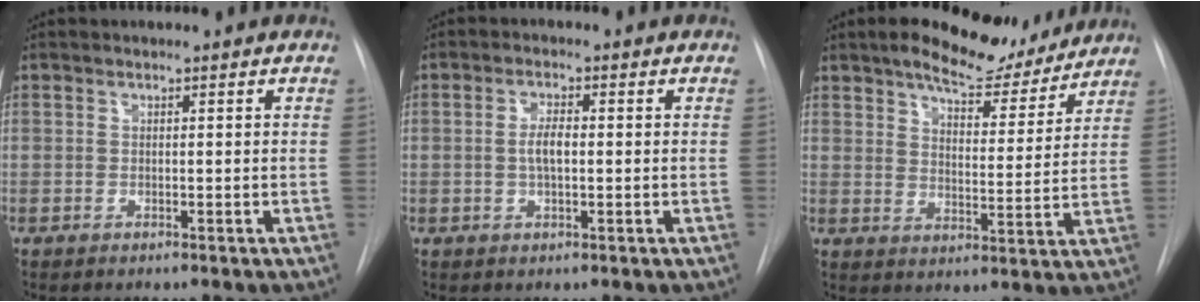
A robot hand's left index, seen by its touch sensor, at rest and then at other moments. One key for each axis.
{"total": 3.1, "fx": -0.6, "fy": 1.0, "fz": 2.9, "tx": -0.056, "ty": -0.002, "tz": -0.010}
{"total": 11.4, "fx": 9.7, "fy": 3.8, "fz": 4.7, "tx": -0.055, "ty": -0.009, "tz": 0.133}